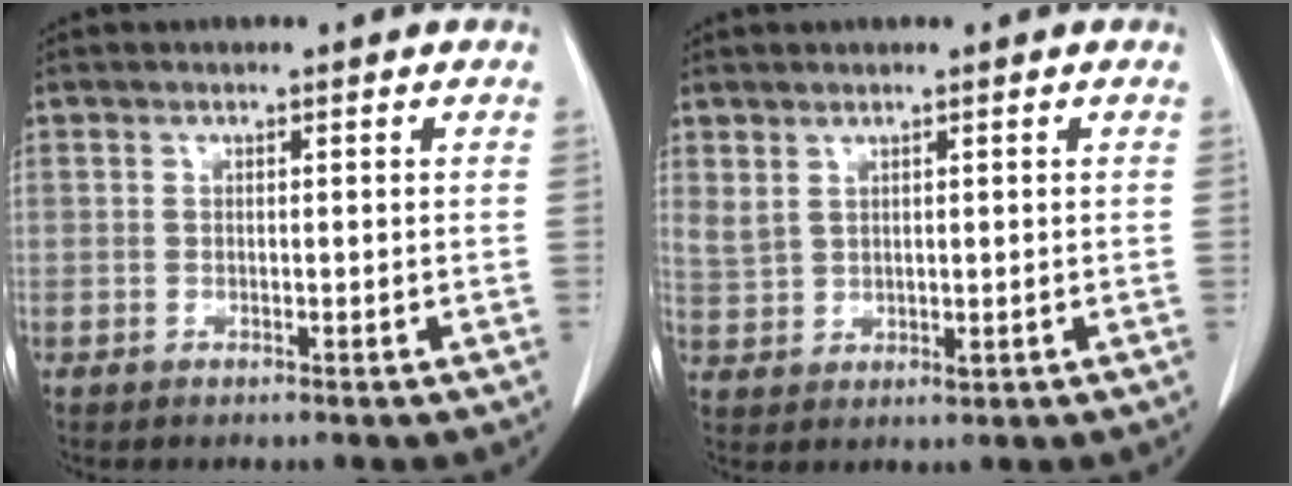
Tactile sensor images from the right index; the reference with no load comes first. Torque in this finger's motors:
{"motor_torque": [0.21, 0.16, 0.14, 0.07]}